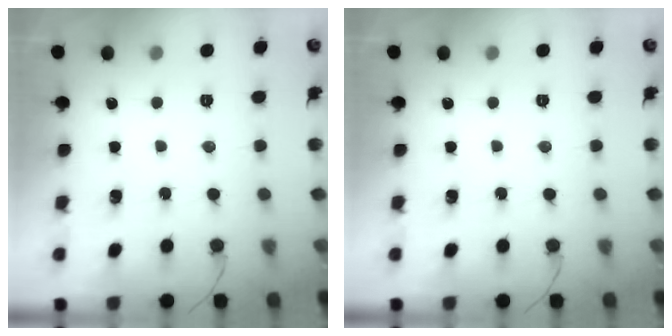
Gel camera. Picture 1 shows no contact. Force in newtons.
{"total": 0.0}